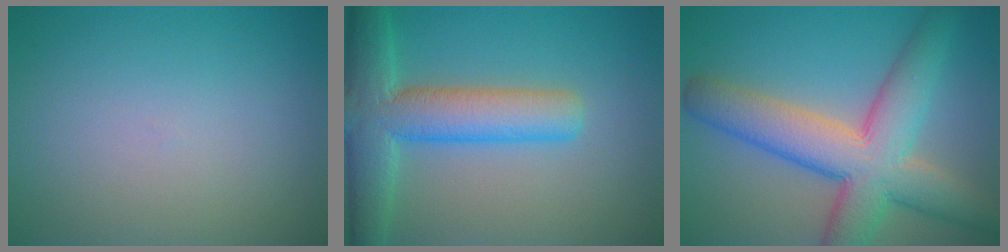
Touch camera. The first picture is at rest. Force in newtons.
{"total": 7.7, "press": 7.7, "slide": 0.4}
{"total": 9.4, "press": 9.4, "slide": 0.5}